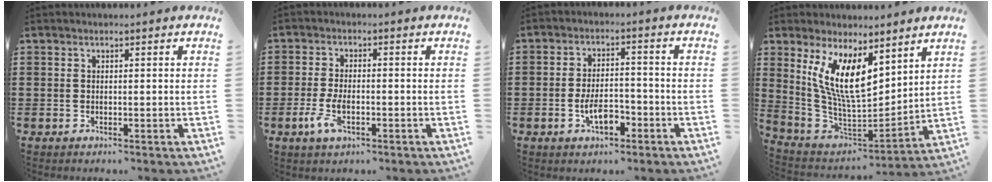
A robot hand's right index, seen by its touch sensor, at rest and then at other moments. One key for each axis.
{"total": 4.6, "fx": -1.6, "fy": 2.1, "fz": 3.9, "tx": -0.095, "ty": -0.007, "tz": -0.034}
{"total": 5.4, "fx": -2.4, "fy": 2.3, "fz": 4.3, "tx": -0.083, "ty": 0.006, "tz": -0.045}
{"total": 11.1, "fx": 5.2, "fy": 4.0, "fz": 9.0, "tx": -0.201, "ty": -0.031, "tz": 0.096}